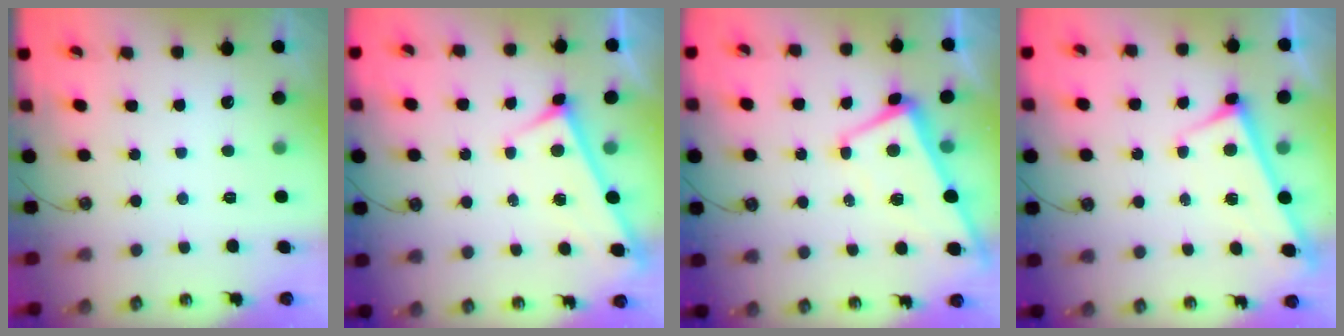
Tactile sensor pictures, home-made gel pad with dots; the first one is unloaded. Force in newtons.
{"total": 3.3, "press": 3.3, "slide": 0.3}
{"total": 2.2, "press": 2.1, "slide": 0.6}
{"total": 2.9, "press": 2.9, "slide": 0.2}